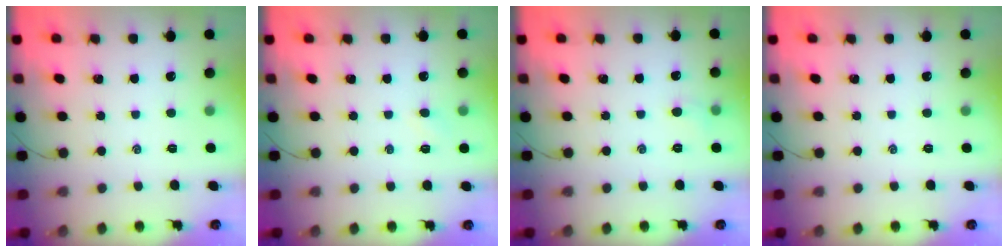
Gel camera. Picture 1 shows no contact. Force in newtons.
{"total": 3.0, "press": 2.9, "slide": 0.8}
{"total": 3.8, "press": 3.6, "slide": 1.2}
{"total": 0.0}